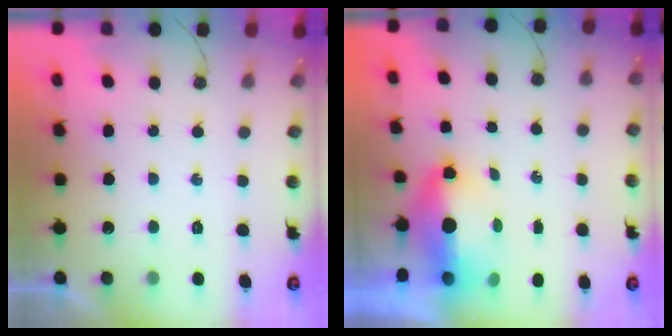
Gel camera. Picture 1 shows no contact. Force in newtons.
{"total": 11.2, "press": 9.4, "slide": 6.2}